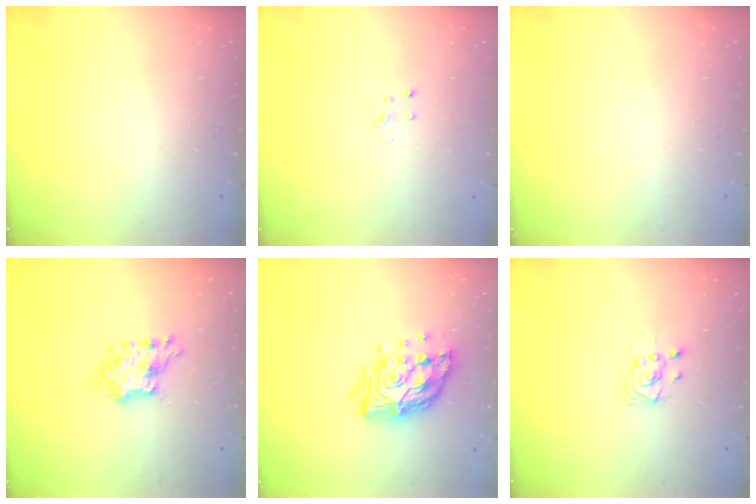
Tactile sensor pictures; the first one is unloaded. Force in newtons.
{"total": 2.5, "press": 2.5, "slide": 0.3}
{"total": 0.0}
{"total": 7.3, "press": 7.2, "slide": 0.6}
{"total": 17.0, "press": 16.9, "slide": 1.5}
{"total": 2.5, "press": 2.5, "slide": 0.2}